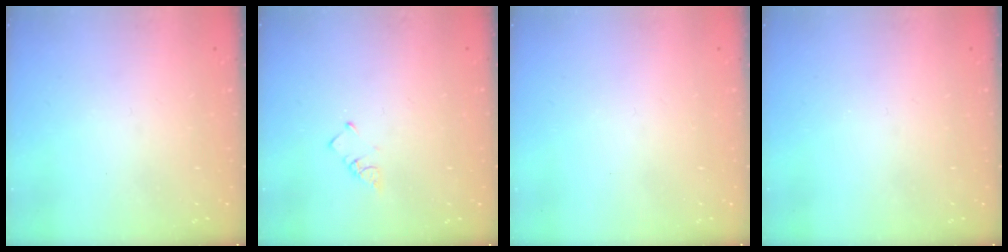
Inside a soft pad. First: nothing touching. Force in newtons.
{"total": 1.9, "press": 1.9, "slide": 0.3}
{"total": 1.6, "press": 1.6, "slide": 0.1}
{"total": 0.0}